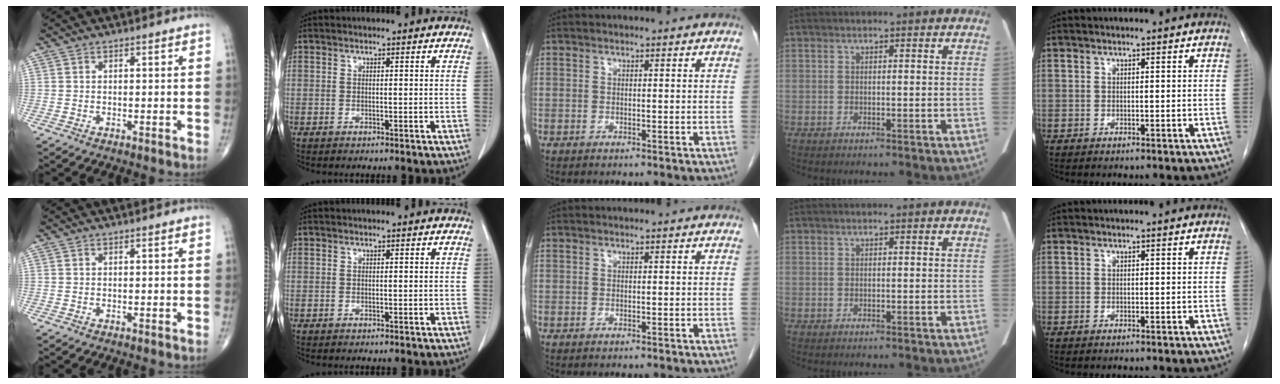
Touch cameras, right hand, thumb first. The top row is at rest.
{}